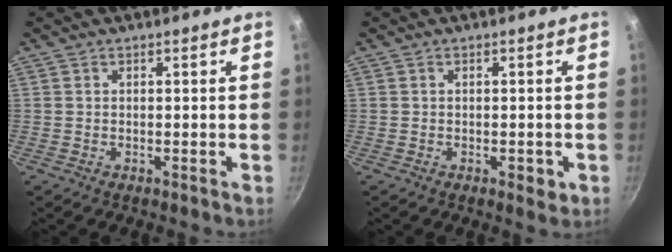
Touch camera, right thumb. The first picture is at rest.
{"total": 2.2, "force": [-0.8, 1.0, 1.8], "torque": [-0.014, 0.000, -0.008]}